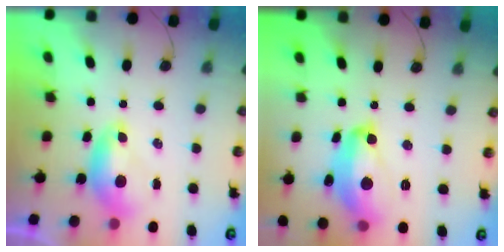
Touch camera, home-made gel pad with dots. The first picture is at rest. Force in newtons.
{"total": 11.3, "press": 11.2, "slide": 1.0}